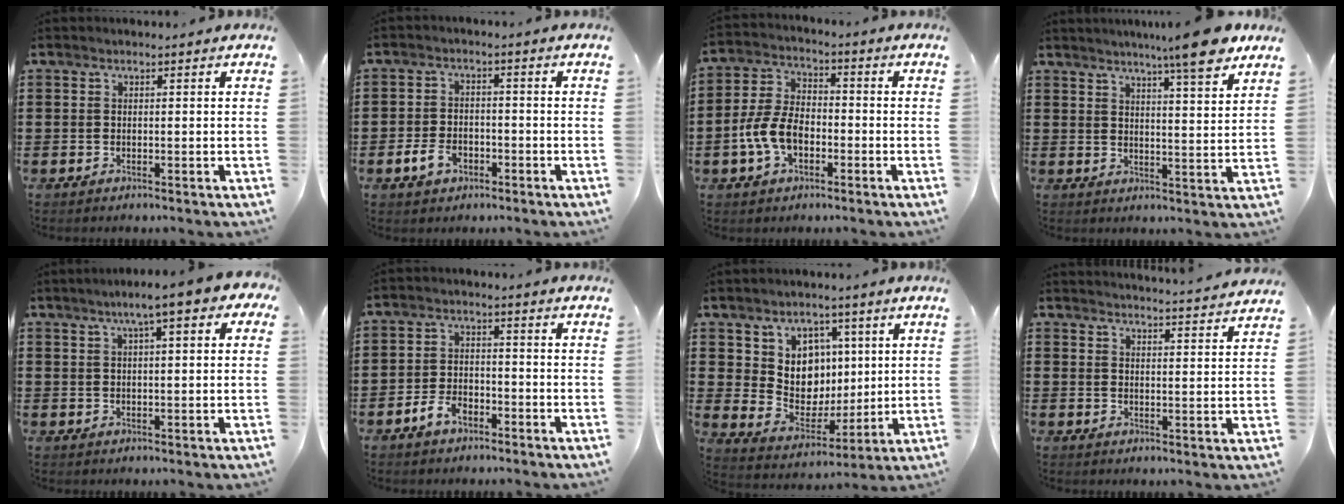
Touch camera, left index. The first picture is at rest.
{"total": 4.1, "force": [-2.2, 2.6, 2.3], "torque": [-0.056, 0.001, -0.045]}
{"total": 7.4, "force": [-2.8, 4.4, 5.3], "torque": [-0.141, 0.003, -0.063]}
{"total": 8.9, "force": [7.2, 0.0, 5.3], "torque": [-0.089, -0.029, 0.121]}
{"total": 5.4, "force": [2.6, 0.6, 4.7], "torque": [-0.088, 0.003, 0.041]}
{"total": 3.8, "force": [-2.9, 1.9, 1.7], "torque": [-0.039, 0.009, -0.059]}
{"total": 8.3, "force": [2.8, 7.5, 2.2], "torque": [-0.062, -0.023, 0.055]}
{"total": 3.5, "force": [3.4, -0.9, 0.0], "torque": [-0.012, -0.027, 0.058]}